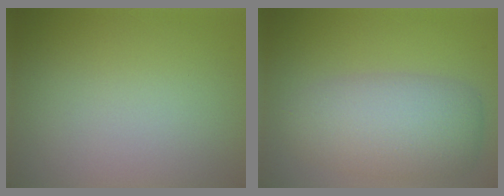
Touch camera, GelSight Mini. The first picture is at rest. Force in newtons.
{"total": 6.2, "press": 6.2, "slide": 0.6}